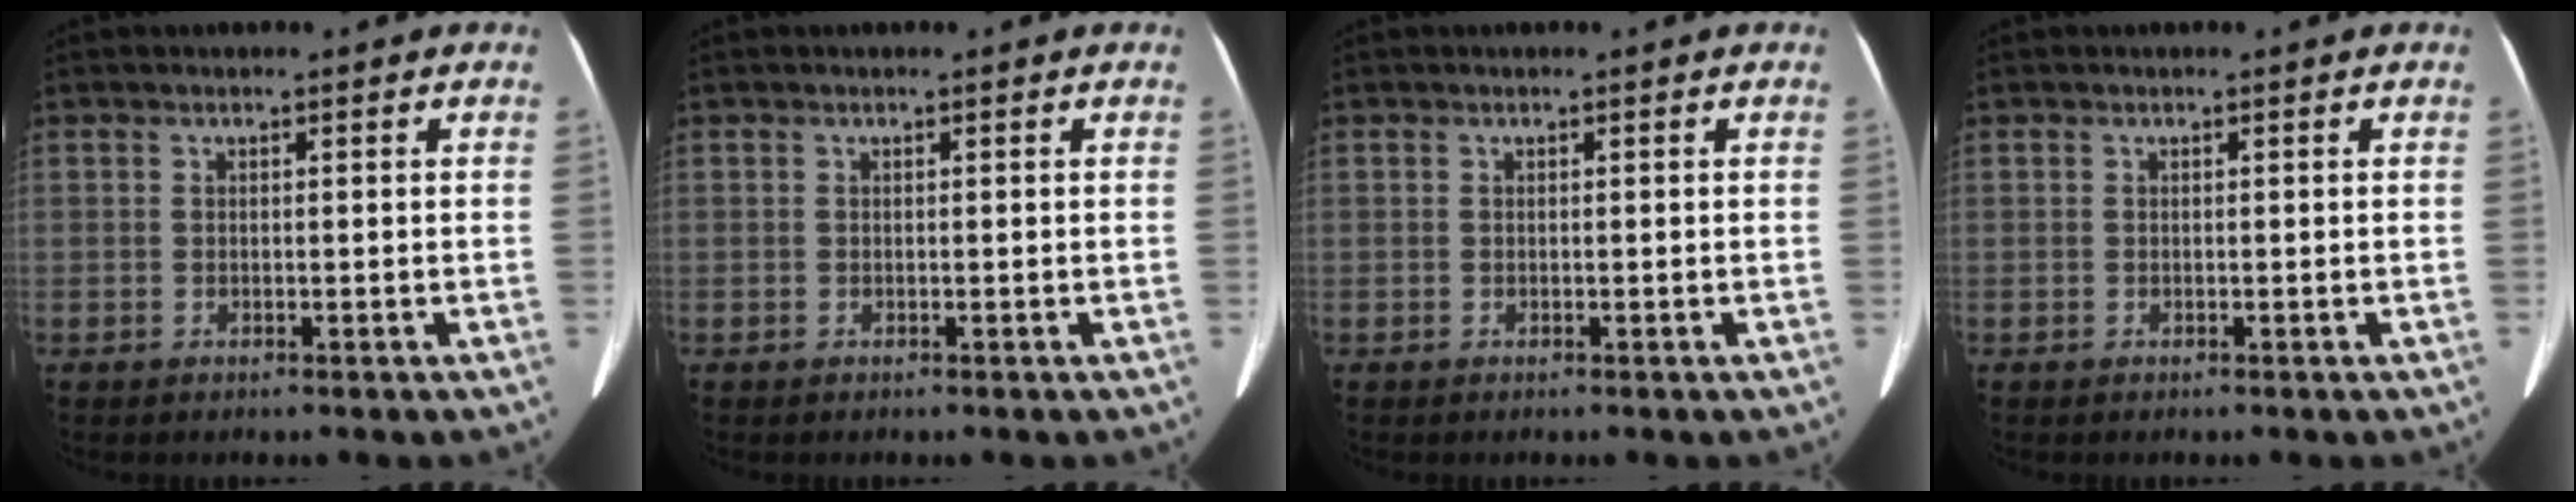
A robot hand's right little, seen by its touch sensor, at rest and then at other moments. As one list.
[{"total": 0.0}, {"total": 0.0}, {"total": 0.0}]